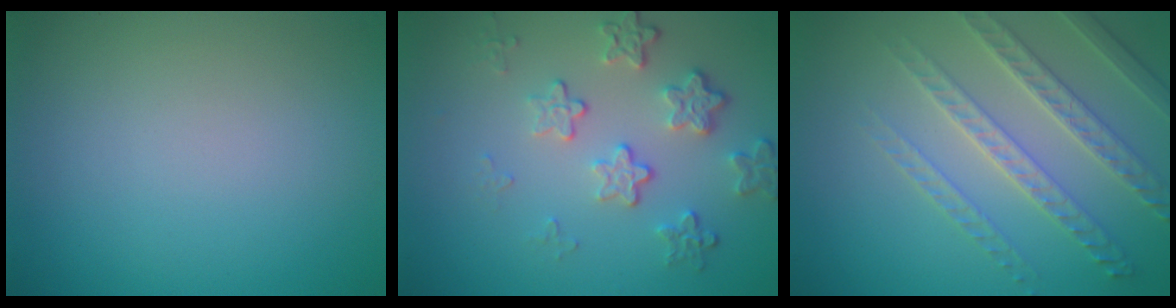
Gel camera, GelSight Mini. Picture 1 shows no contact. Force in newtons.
{"total": 4.0, "press": 3.1, "slide": 2.5}
{"total": 4.1, "press": 4.0, "slide": 0.9}